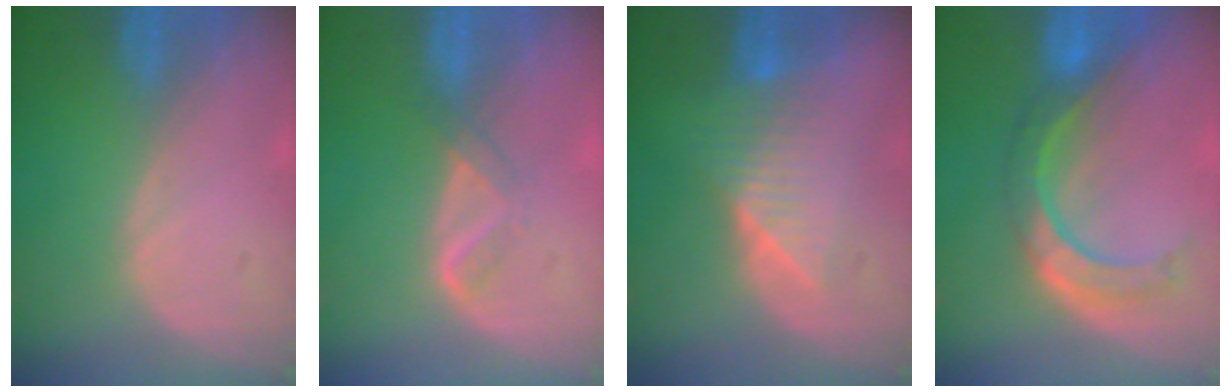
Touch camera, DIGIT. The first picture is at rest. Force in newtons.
{"total": 2.4, "press": 2.4, "slide": 0.7}
{"total": 6.6, "press": 6.6, "slide": 0.5}
{"total": 8.5, "press": 7.2, "slide": 4.5}